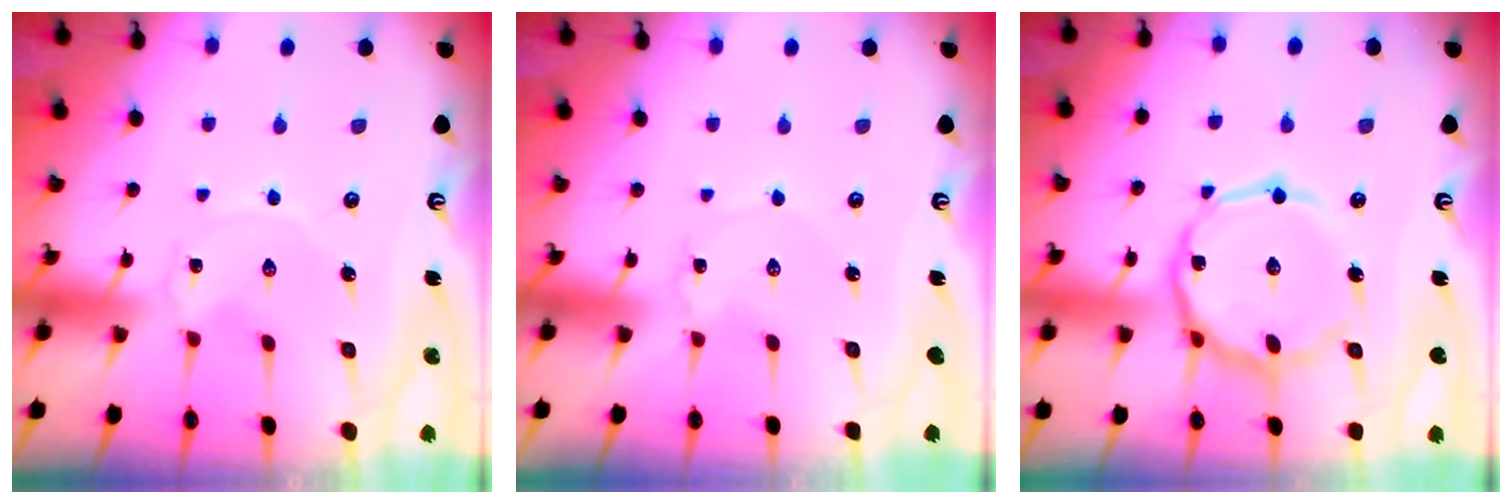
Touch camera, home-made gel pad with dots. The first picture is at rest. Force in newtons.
{"total": 0.9, "press": 0.9, "slide": 0.1}
{"total": 15.9, "press": 15.8, "slide": 1.1}